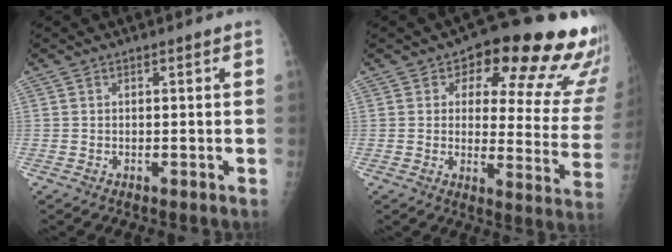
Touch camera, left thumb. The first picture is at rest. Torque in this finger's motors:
{"motor_torque": [0.47, 0.59, -0.02, -0.37, 0.15]}